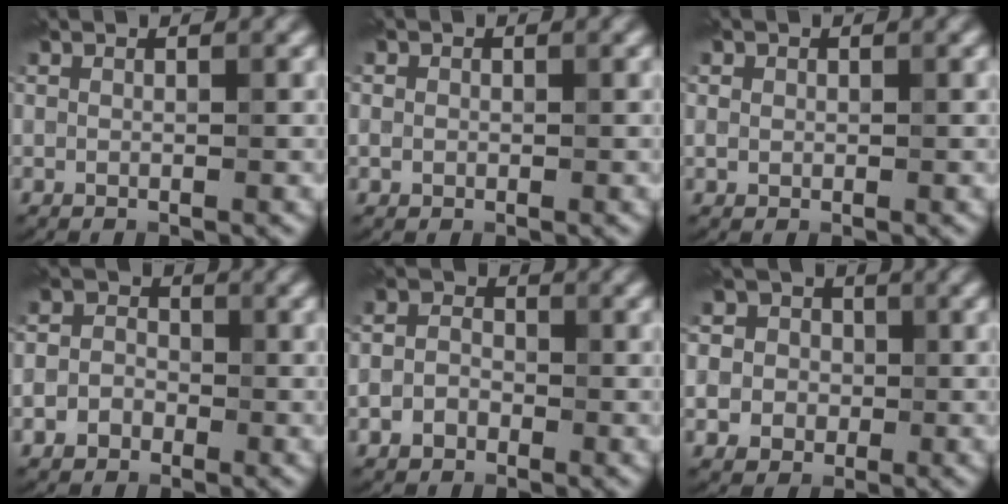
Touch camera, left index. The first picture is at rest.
{"total": 1.1, "force": [-0.1, 1.0, 0.3], "torque": [0.001, -0.003, -0.004]}
{"total": 1.1, "force": [0.2, 1.0, 0.3], "torque": [-0.001, -0.002, 0.003]}
{"total": 3.4, "force": [-1.0, 2.9, 1.4], "torque": [0.001, 0.002, -0.025]}
{"total": 2.9, "force": [-1.0, 2.3, 1.4], "torque": [-0.012, 0.002, -0.028]}
{"total": 10.4, "force": [0.6, 9.6, 3.8], "torque": [-0.087, 0.026, -0.024]}